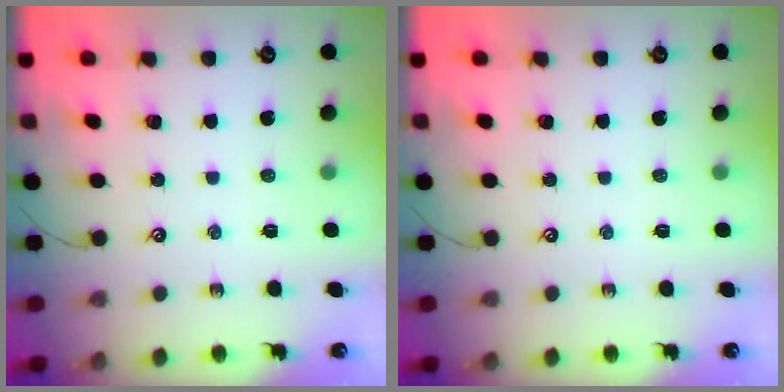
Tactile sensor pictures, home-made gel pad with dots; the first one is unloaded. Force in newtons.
{"total": 0.0}